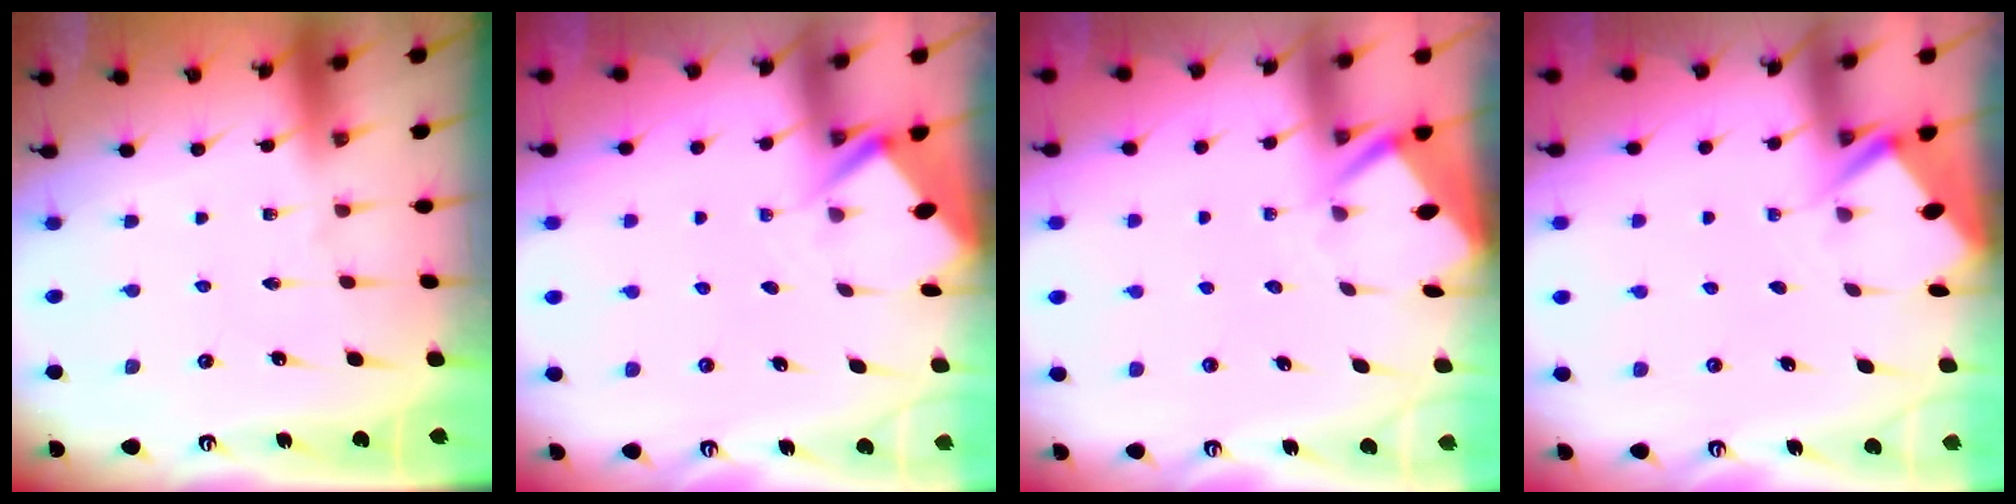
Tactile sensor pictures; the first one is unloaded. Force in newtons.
{"total": 2.6, "press": 2.6, "slide": 0.1}
{"total": 3.2, "press": 3.2, "slide": 0.3}
{"total": 2.8, "press": 2.8, "slide": 0.3}